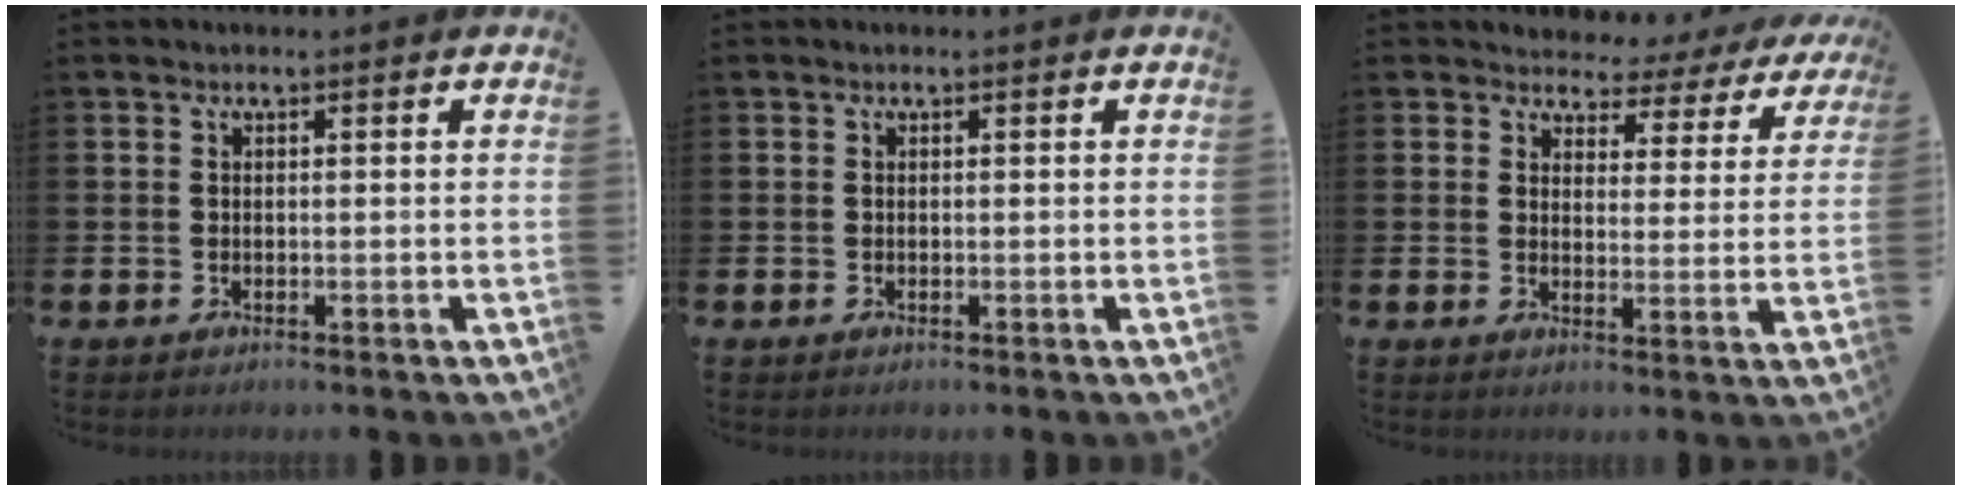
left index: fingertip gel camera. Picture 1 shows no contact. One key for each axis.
{"total": 0.0}
{"total": 3.0, "fx": 2.6, "fy": 1.5, "fz": 0.0, "tx": -0.019, "ty": -0.031, "tz": 0.037}